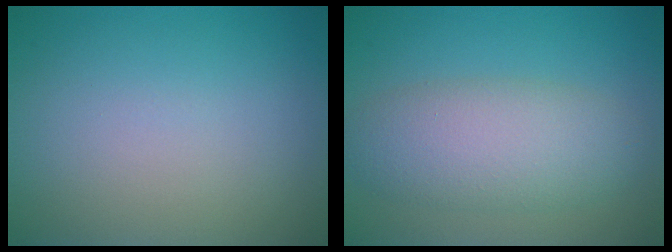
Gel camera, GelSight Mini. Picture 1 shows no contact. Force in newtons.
{"total": 5.7, "press": 5.7, "slide": 0.1}